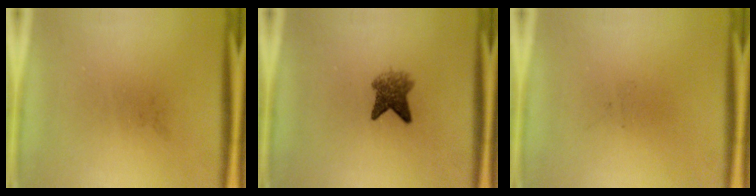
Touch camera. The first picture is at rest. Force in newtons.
{"total": 4.2}
{"total": 0.0}